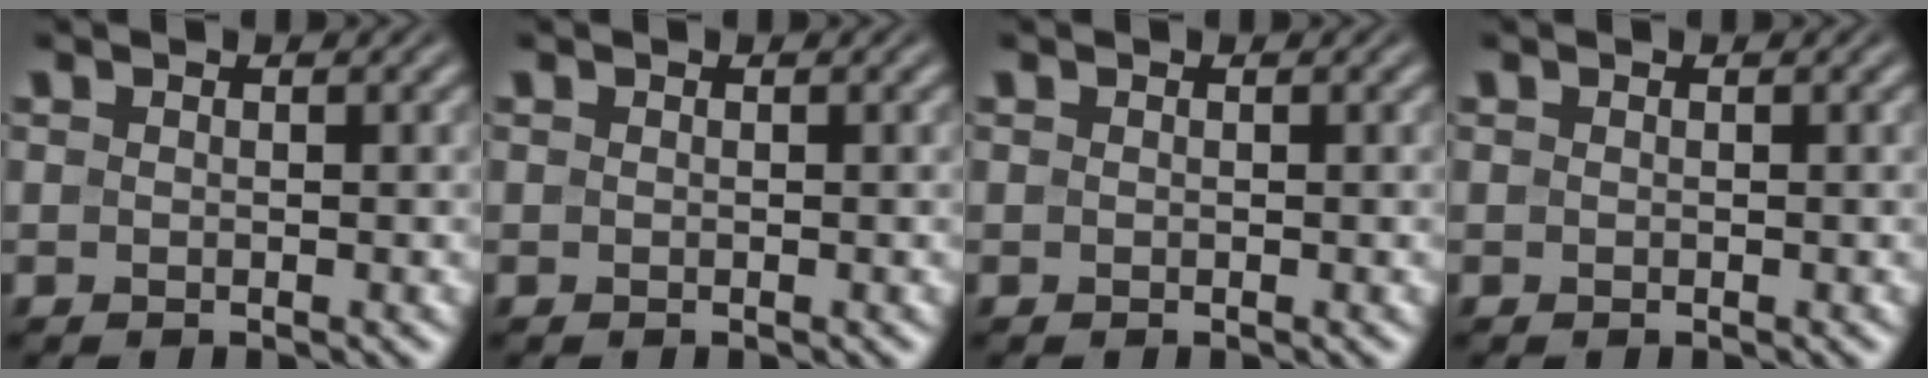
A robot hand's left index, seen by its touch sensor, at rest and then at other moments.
{"total": 0.0}
{"total": 0.0}
{"total": 0.0}